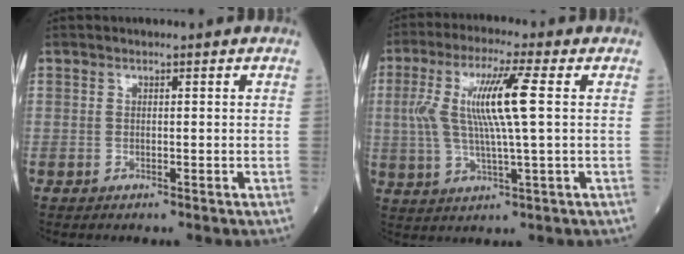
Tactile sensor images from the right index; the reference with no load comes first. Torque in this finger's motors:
{"motor_torque": [0.81, 0.44, 0.33, 0.21]}